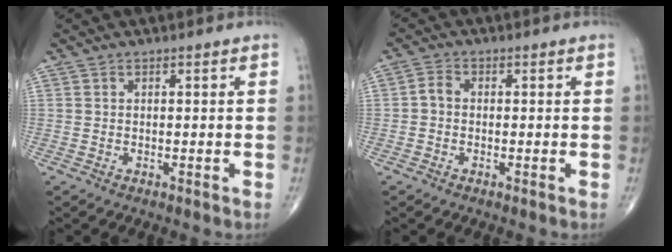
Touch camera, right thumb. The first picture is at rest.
{"total": 2.2, "force": [-0.3, 1.7, 1.4], "torque": [-0.020, 0.007, -0.013]}